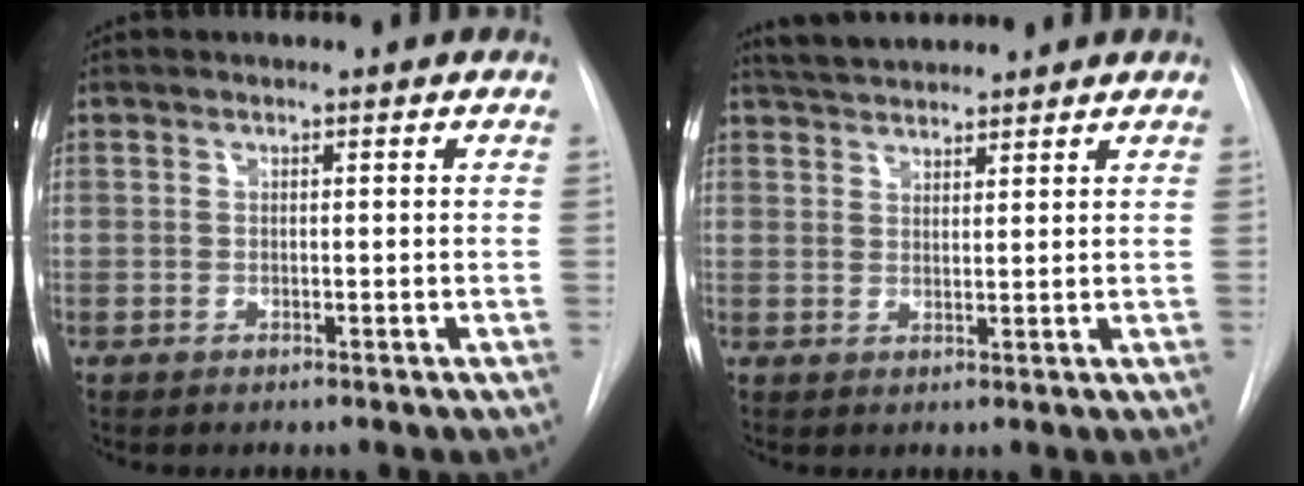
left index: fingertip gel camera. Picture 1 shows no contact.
{"total": 5.9, "force": [5.6, 0.9, 1.6], "torque": [-0.032, 0.032, 0.096]}